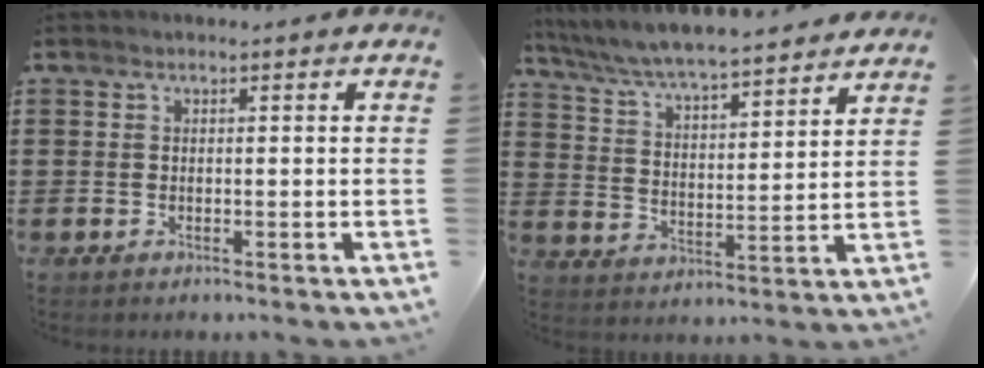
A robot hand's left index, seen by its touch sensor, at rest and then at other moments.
{"total": 6.1, "force": [5.9, 0.0, 1.6], "torque": [-0.059, -0.042, 0.098]}